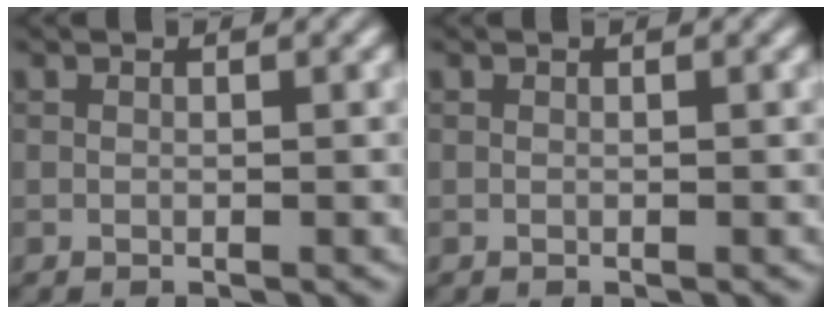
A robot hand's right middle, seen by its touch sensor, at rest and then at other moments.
{"total": 0.0}